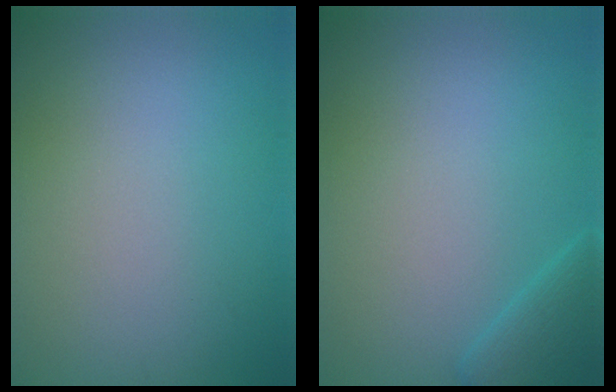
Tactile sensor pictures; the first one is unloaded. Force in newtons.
{"total": 2.3, "press": 2.3, "slide": 0.2}